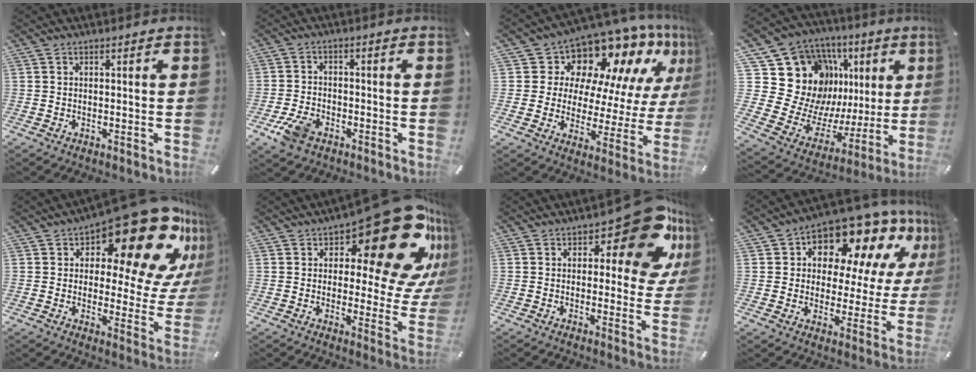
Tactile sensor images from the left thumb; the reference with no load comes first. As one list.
[{"total": 6.0, "force": [-3.5, 3.7, 3.2], "torque": [-0.074, 0.015, -0.066]}, {"total": 12.7, "force": [10.3, 6.8, 3.0], "torque": [-0.052, -0.113, 0.172]}, {"total": 20.7, "force": [9.2, 16.2, 8.9], "torque": [-0.131, -0.099, 0.206]}, {"total": 22.4, "force": [14.0, 8.9, 15.0], "torque": [-0.197, -0.109, 0.228]}, {"total": 25.5, "force": [14.2, 10.2, 18.6], "torque": [-0.227, -0.103, 0.232]}, {"total": 16.7, "force": [8.8, 7.1, 12.3], "torque": [-0.142, -0.063, 0.142]}, {"total": 13.8, "force": [9.5, 7.8, 6.3], "torque": [-0.100, -0.076, 0.164]}]